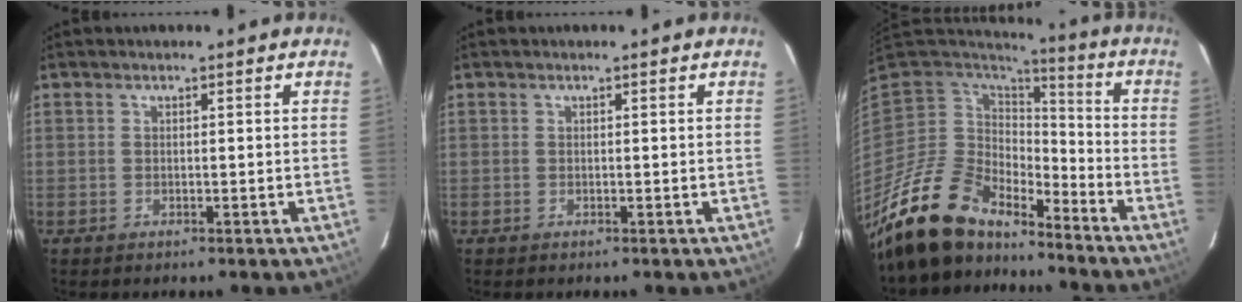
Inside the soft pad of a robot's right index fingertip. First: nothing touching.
{"total": 0.0}
{"total": 17.1, "force": [-14.7, 6.3, 6.1], "torque": [-0.134, -0.013, -0.265]}